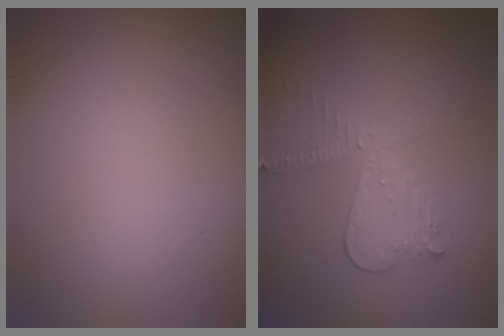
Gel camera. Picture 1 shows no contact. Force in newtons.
{"total": 3.1, "press": 2.7, "slide": 1.6}